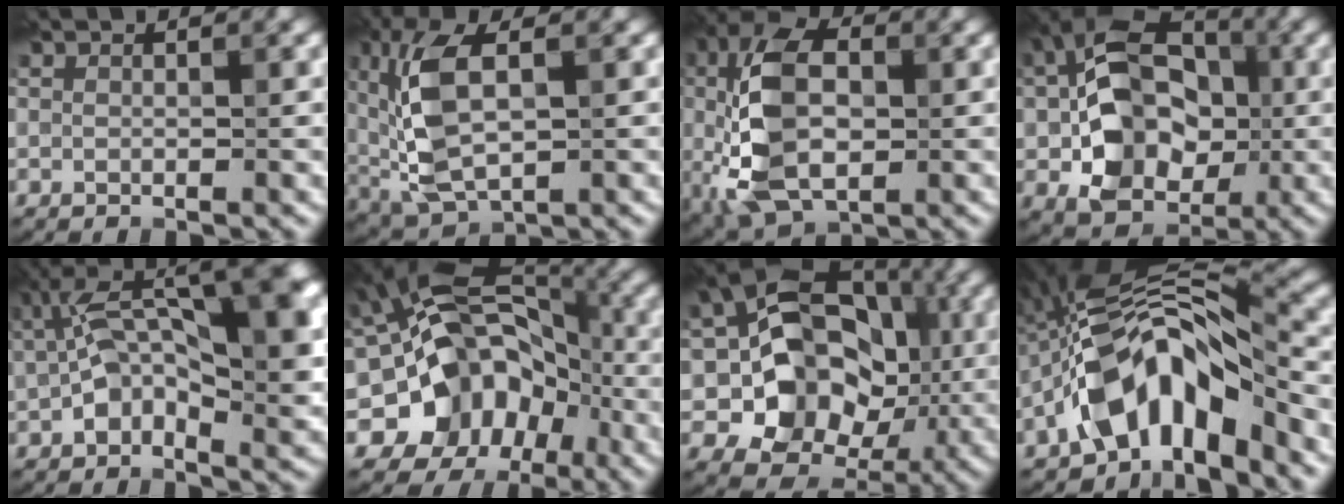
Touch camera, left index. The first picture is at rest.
{"total": 8.4, "force": [1.1, 4.1, 7.2], "torque": [-0.174, 0.002, 0.024]}
{"total": 10.3, "force": [-0.9, 6.0, 8.3], "torque": [-0.193, 0.007, -0.023]}
{"total": 12.5, "force": [-1.0, 9.0, 8.6], "torque": [-0.130, 0.007, -0.030]}
{"total": 13.0, "force": [2.8, 5.6, 11.4], "torque": [-0.182, 0.020, 0.039]}
{"total": 14.1, "force": [-4.0, 11.4, 7.3], "torque": [-0.087, 0.009, -0.089]}
{"total": 12.0, "force": [-0.8, 9.5, 7.3], "torque": [-0.087, 0.010, -0.028]}
{"total": 11.4, "force": [-4.6, 5.1, 9.1], "torque": [-0.150, 0.021, -0.092]}